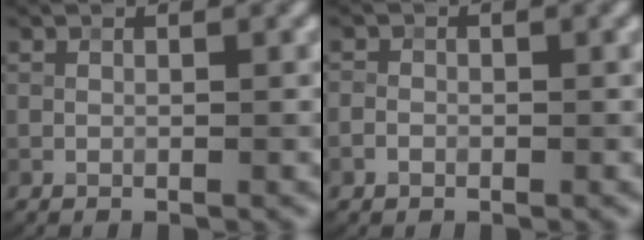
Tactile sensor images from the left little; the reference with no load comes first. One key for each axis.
{"total": 1.0, "fx": -0.5, "fy": 0.8, "fz": 0.3, "tx": 0.008, "ty": 0.004, "tz": -0.012}